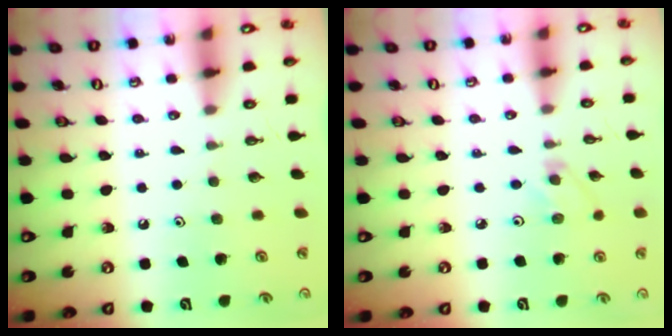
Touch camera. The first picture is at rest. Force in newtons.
{"total": 1.9, "press": 1.9, "slide": 0.3}